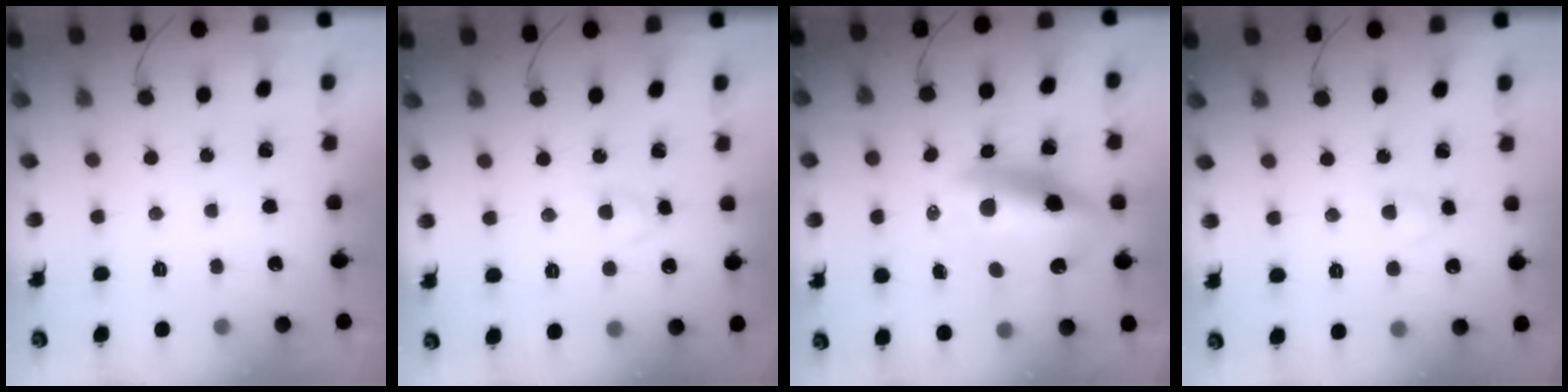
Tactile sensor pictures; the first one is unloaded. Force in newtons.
{"total": 2.9, "press": 2.7, "slide": 1.1}
{"total": 16.5, "press": 16.0, "slide": 4.2}
{"total": 2.6, "press": 2.3, "slide": 1.0}